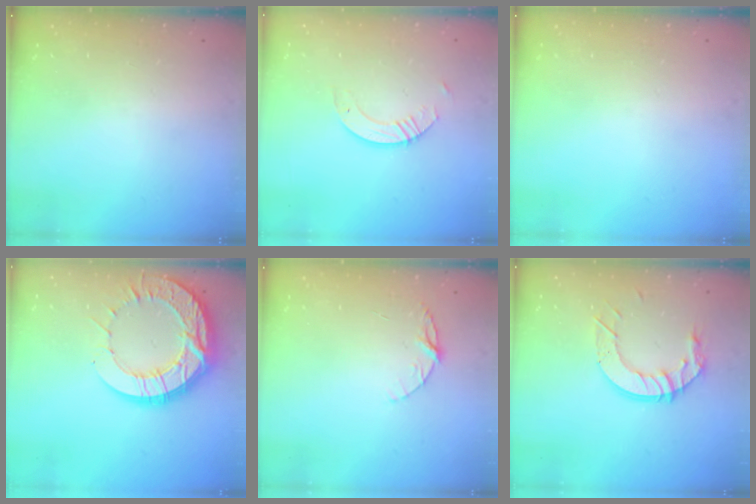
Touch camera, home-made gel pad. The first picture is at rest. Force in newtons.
{"total": 3.8, "press": 3.7, "slide": 0.4}
{"total": 0.0}
{"total": 20.2, "press": 20.1, "slide": 1.8}
{"total": 6.0, "press": 6.0, "slide": 0.6}
{"total": 10.6, "press": 10.5, "slide": 1.0}